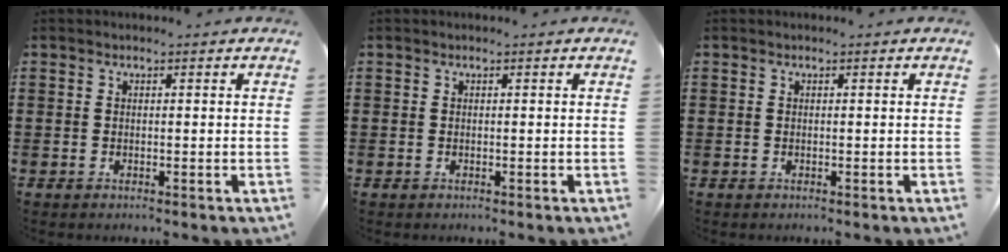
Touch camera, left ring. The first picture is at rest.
{"total": 0.0}
{"total": 0.0}